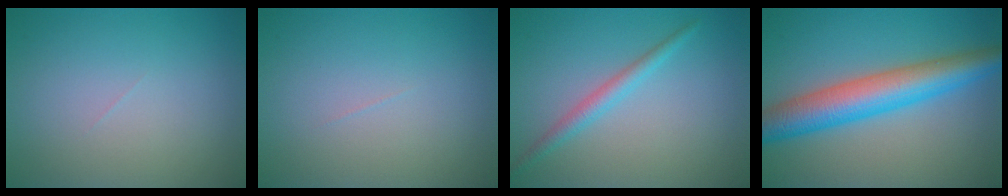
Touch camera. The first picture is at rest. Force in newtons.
{"total": 0.0}
{"total": 2.0, "press": 2.0, "slide": 0.0}
{"total": 7.5, "press": 7.5, "slide": 0.1}